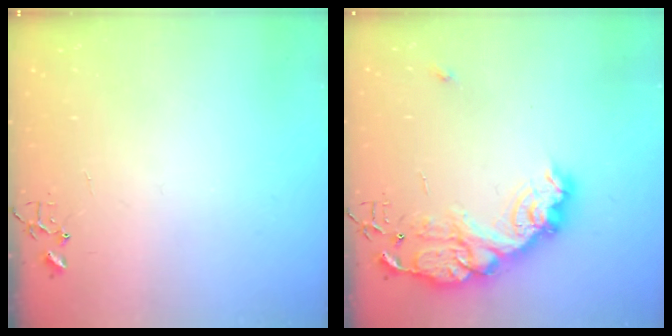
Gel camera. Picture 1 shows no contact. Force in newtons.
{"total": 18.7, "press": 18.7, "slide": 1.3}